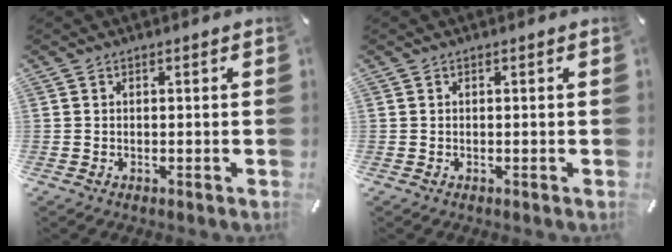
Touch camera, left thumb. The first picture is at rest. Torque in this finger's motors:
{"motor_torque": [0.00, 0.00, -0.01, -0.01, 0.00]}